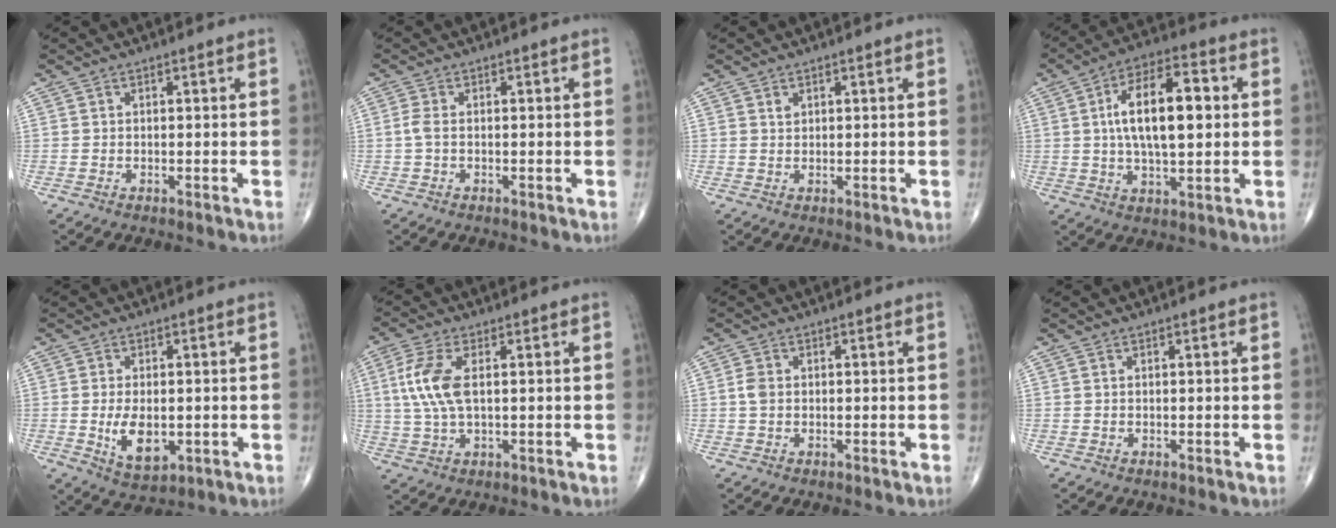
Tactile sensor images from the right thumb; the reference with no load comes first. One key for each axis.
{"total": 1.7, "fx": -0.2, "fy": 0.7, "fz": 1.5, "tx": -0.040, "ty": -0.003, "tz": -0.006}
{"total": 0.9, "fx": 0.6, "fy": 0.6, "fz": 0.5, "tx": -0.004, "ty": -0.002, "tz": 0.012}
{"total": 15.3, "fx": 2.0, "fy": 6.7, "fz": 13.6, "tx": -0.222, "ty": 0.013, "tz": 0.029}
{"total": 7.7, "fx": -1.1, "fy": 4.3, "fz": 6.3, "tx": -0.099, "ty": -0.013, "tz": -0.008}
{"total": 8.5, "fx": 1.4, "fy": 3.8, "fz": 7.5, "tx": -0.181, "ty": 0.004, "tz": 0.029}
{"total": 2.2, "fx": 0.1, "fy": 1.6, "fz": 1.5, "tx": -0.031, "ty": 0.002, "tz": 0.000}
{"total": 0.0}